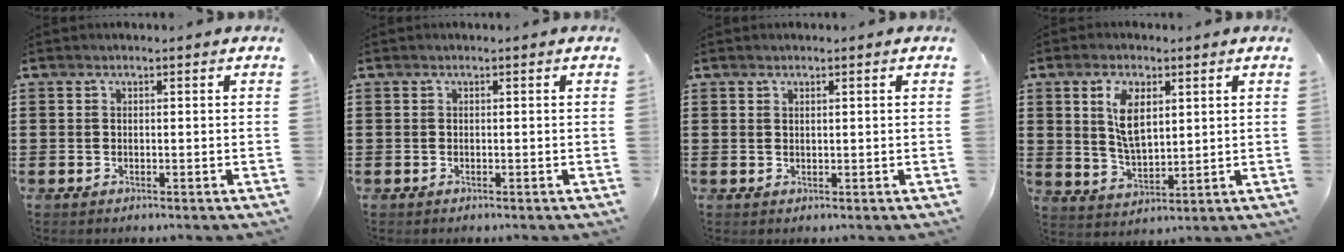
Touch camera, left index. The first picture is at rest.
{"total": 0.0}
{"total": 0.7, "force": [0.5, 0.2, 0.5], "torque": [-0.011, 0.002, 0.008]}
{"total": 7.2, "force": [2.7, 3.5, 5.6], "torque": [-0.114, 0.008, 0.045]}